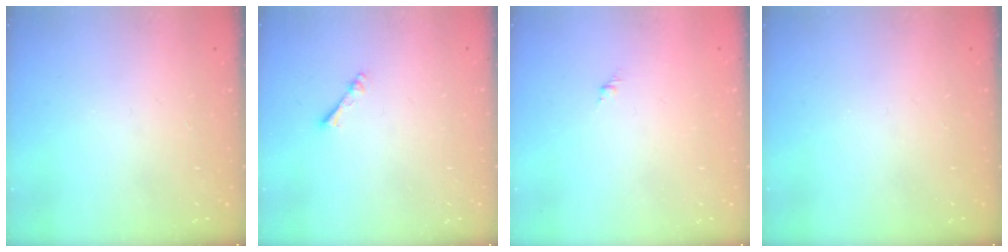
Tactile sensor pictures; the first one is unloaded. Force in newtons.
{"total": 1.1, "press": 1.1, "slide": 0.2}
{"total": 1.3, "press": 1.2, "slide": 0.5}
{"total": 0.0}